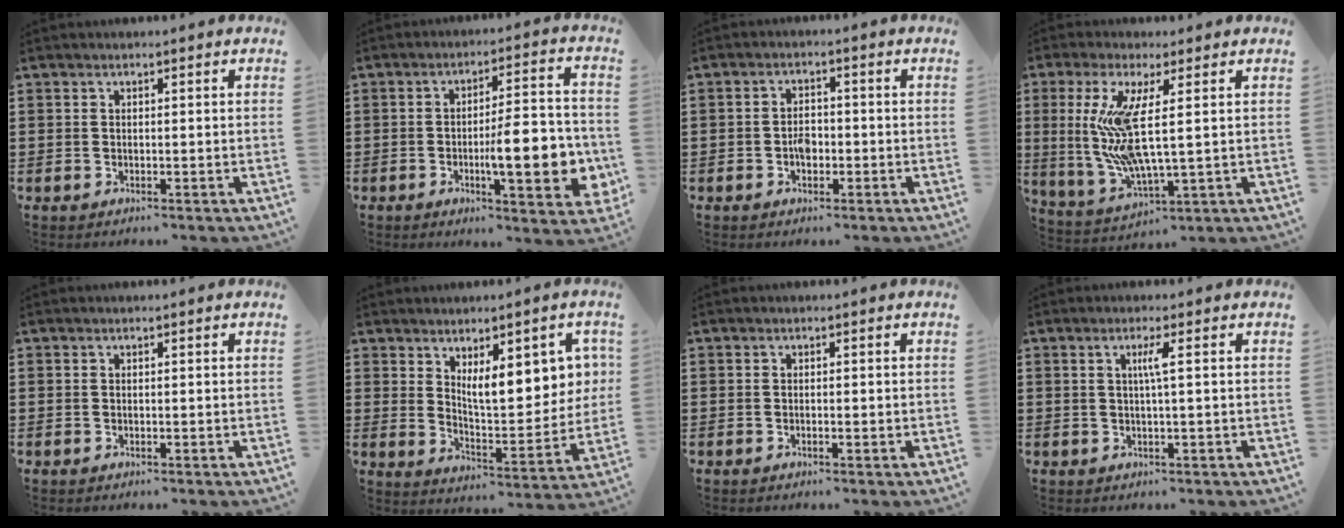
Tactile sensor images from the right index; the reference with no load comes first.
{"total": 11.3, "force": [-2.6, 2.9, 10.6], "torque": [-0.144, -0.014, -0.046]}
{"total": 2.4, "force": [-0.7, 1.4, 1.9], "torque": [-0.028, -0.001, -0.015]}
{"total": 11.2, "force": [2.0, 2.1, 10.8], "torque": [-0.251, -0.029, 0.028]}
{"total": 0.0}
{"total": 8.9, "force": [4.4, 3.5, 7.0], "torque": [-0.122, -0.012, 0.073]}
{"total": 0.0}
{"total": 2.4, "force": [0.4, -0.3, 2.3], "torque": [-0.046, -0.002, 0.002]}